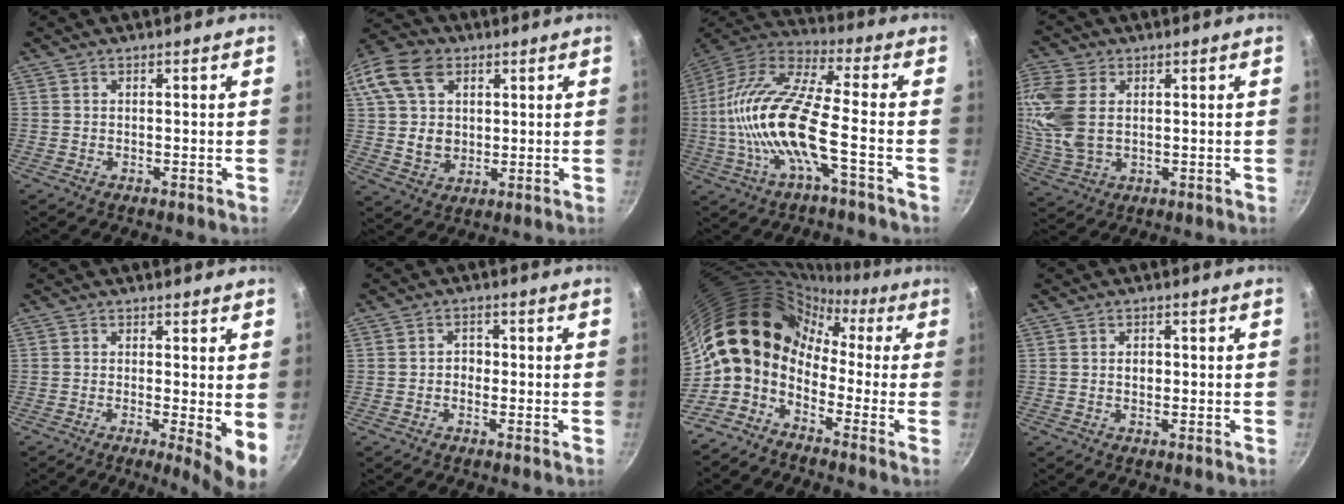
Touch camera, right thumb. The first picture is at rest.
{"total": 18.4, "force": [6.3, 13.9, 10.3], "torque": [-0.208, 0.014, 0.114]}
{"total": 18.4, "force": [-3.8, 5.1, 17.2], "torque": [-0.341, 0.040, -0.089]}
{"total": 11.1, "force": [2.0, 7.3, 8.1], "torque": [-0.177, -0.005, 0.045]}
{"total": 6.0, "force": [-0.4, 1.1, 5.9], "torque": [-0.083, -0.017, -0.006]}
{"total": 2.2, "force": [-0.5, 1.9, 1.1], "torque": [-0.006, 0.009, -0.011]}
{"total": 14.9, "force": [-1.3, 11.4, 9.4], "torque": [-0.140, 0.057, -0.052]}
{"total": 2.0, "force": [0.0, 1.6, 1.2], "torque": [-0.012, 0.004, -0.001]}